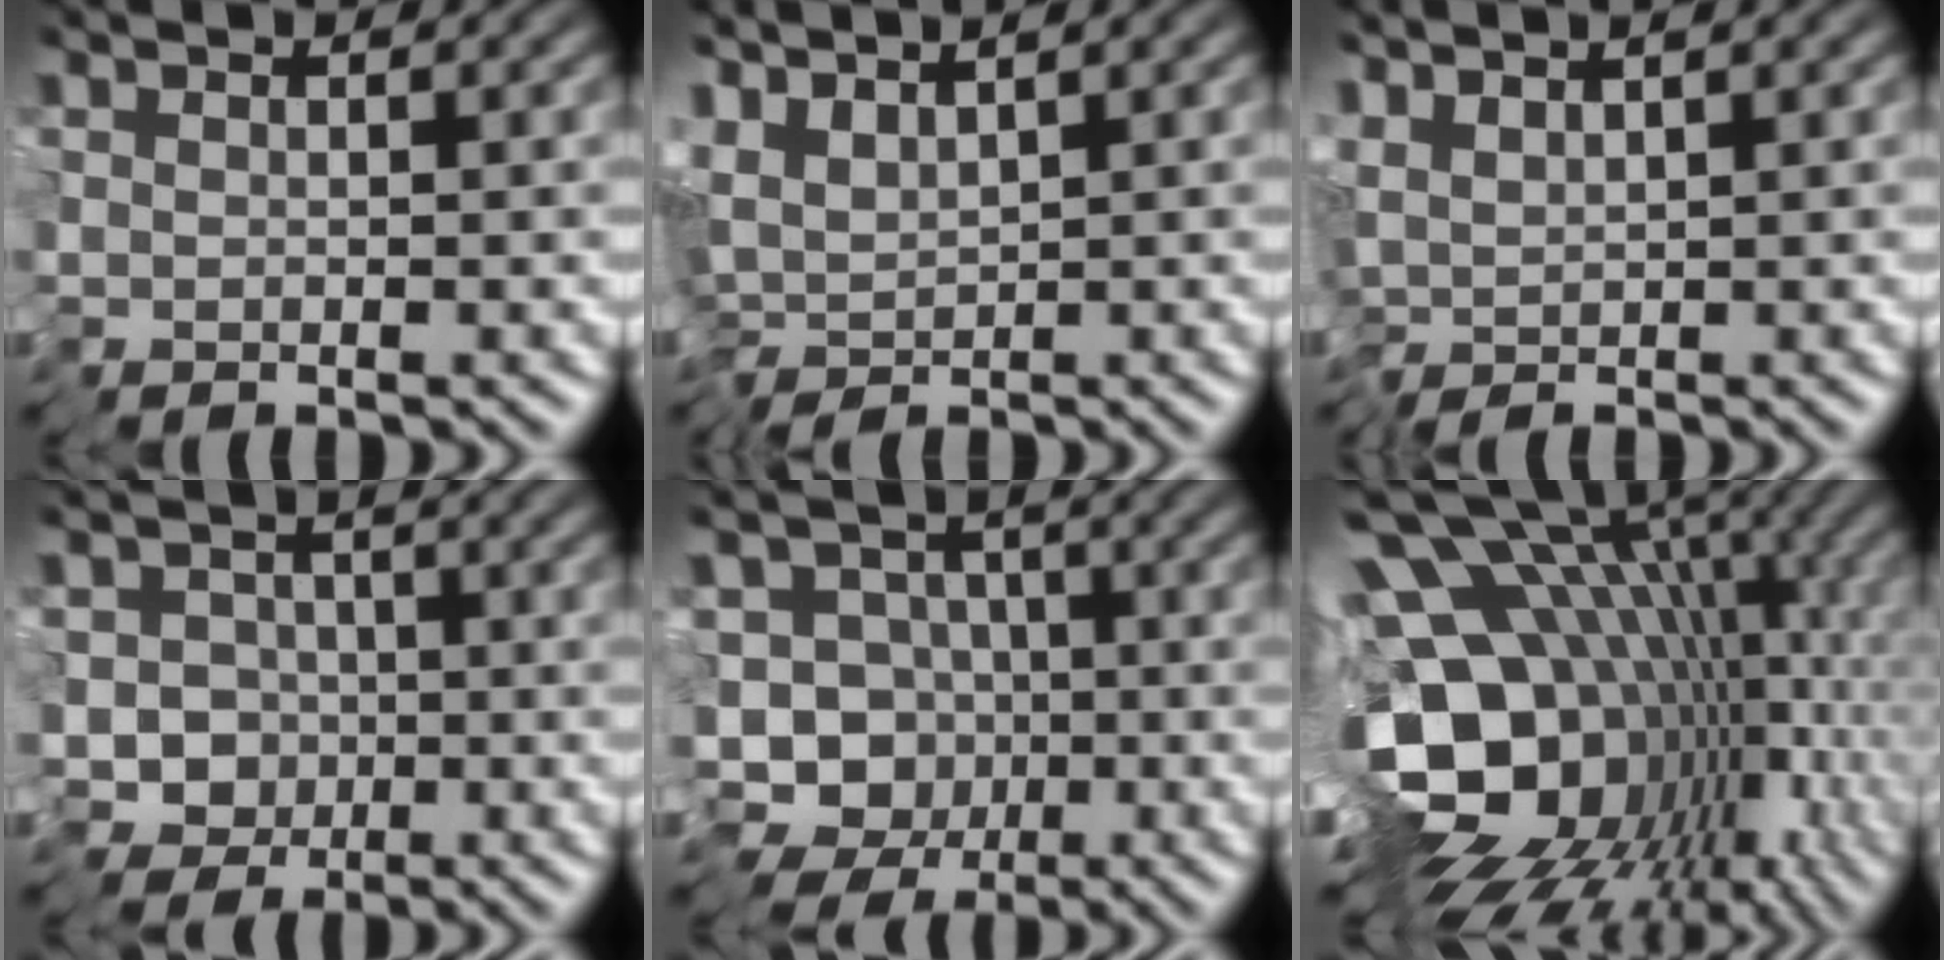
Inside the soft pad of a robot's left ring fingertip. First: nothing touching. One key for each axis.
{"total": 2.6, "fx": 1.1, "fy": 0.1, "fz": 2.3, "tx": -0.045, "ty": 0.009, "tz": 0.011}
{"total": 1.9, "fx": 0.8, "fy": -0.2, "fz": 1.8, "tx": -0.036, "ty": 0.012, "tz": 0.009}
{"total": 7.3, "fx": -3.7, "fy": 5.8, "fz": 2.3, "tx": -0.022, "ty": 0.011, "tz": -0.089}
{"total": 10.4, "fx": -6.3, "fy": 7.2, "fz": 4.0, "tx": -0.067, "ty": 0.002, "tz": -0.112}
{"total": 17.9, "fx": 0.1, "fy": 11.7, "fz": 13.6, "tx": -0.230, "ty": 0.002, "tz": 0.025}